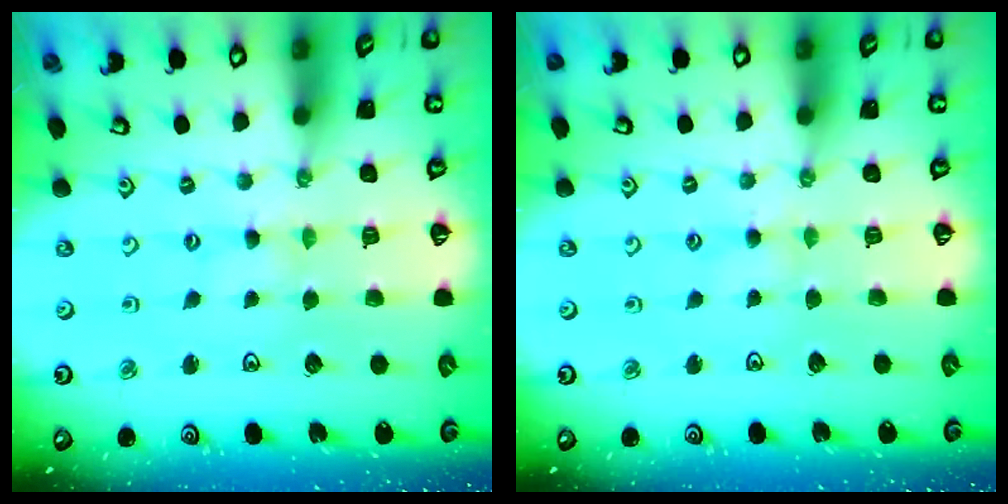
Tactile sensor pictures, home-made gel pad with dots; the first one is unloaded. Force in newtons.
{"total": 2.8, "press": 2.7, "slide": 0.4}